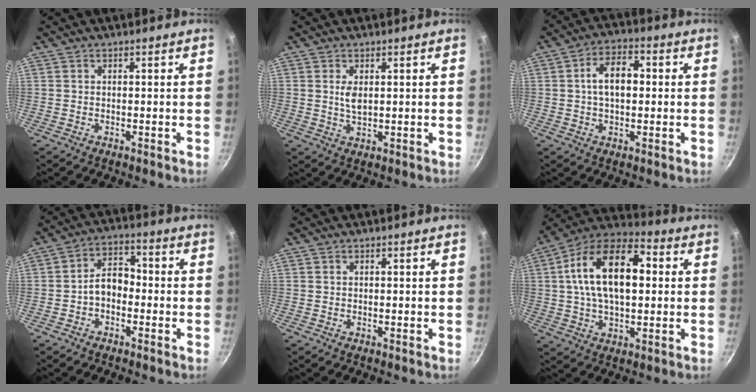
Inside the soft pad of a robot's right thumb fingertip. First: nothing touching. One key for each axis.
{"total": 3.1, "fx": 0.7, "fy": 1.5, "fz": 2.6, "tx": -0.050, "ty": -0.007, "tz": 0.017}
{"total": 8.4, "fx": 0.8, "fy": 5.0, "fz": 6.8, "tx": -0.108, "ty": 0.020, "tz": 0.007}
{"total": 6.6, "fx": -1.5, "fy": 4.5, "fz": 4.5, "tx": -0.058, "ty": 0.031, "tz": -0.040}
{"total": 0.0}
{"total": 19.3, "fx": 2.8, "fy": 10.6, "fz": 15.9, "tx": -0.269, "ty": 0.025, "tz": 0.039}